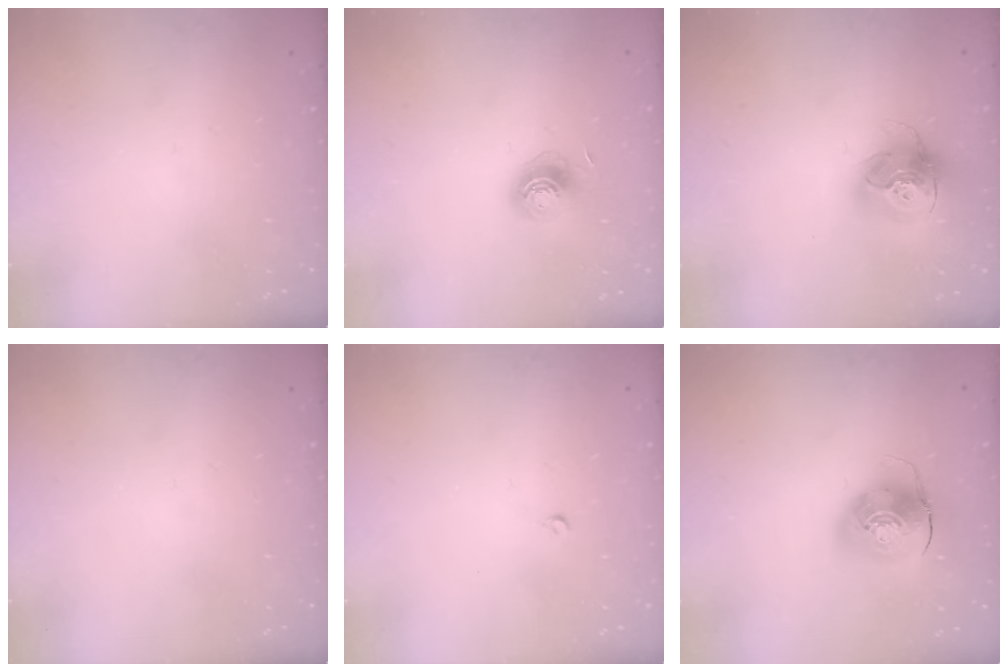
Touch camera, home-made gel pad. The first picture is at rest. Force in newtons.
{"total": 7.0, "press": 7.0, "slide": 0.5}
{"total": 17.2, "press": 17.1, "slide": 2.0}
{"total": 0.0}
{"total": 2.6, "press": 2.5, "slide": 0.4}
{"total": 10.5, "press": 10.4, "slide": 1.8}